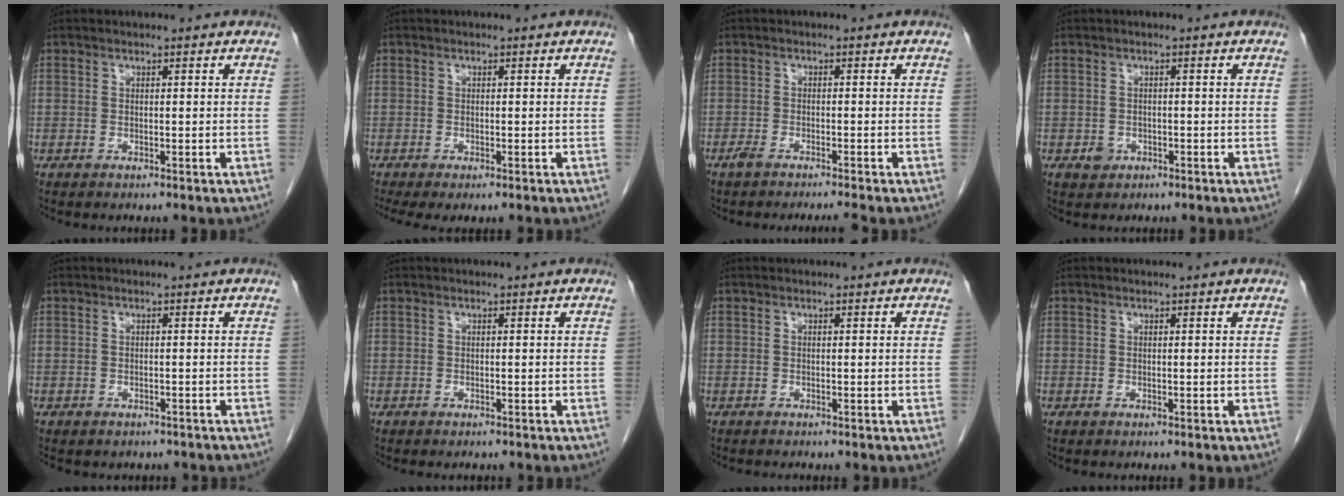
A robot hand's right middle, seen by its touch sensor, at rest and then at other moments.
{"total": 4.1, "force": [-3.0, 1.2, 2.5], "torque": [-0.037, -0.015, -0.046]}
{"total": 3.5, "force": [-3.0, -0.3, 1.9], "torque": [-0.031, -0.002, -0.050]}
{"total": 1.8, "force": [-0.8, 1.5, 0.5], "torque": [-0.006, 0.005, -0.007]}
{"total": 5.9, "force": [-5.1, 2.6, 1.5], "torque": [-0.018, 0.002, -0.057]}
{"total": 2.3, "force": [-2.1, 0.6, 0.8], "torque": [-0.017, -0.006, -0.023]}
{"total": 1.0, "force": [-1.0, 0.0, 0.4], "torque": [-0.012, -0.004, -0.013]}
{"total": 0.0}